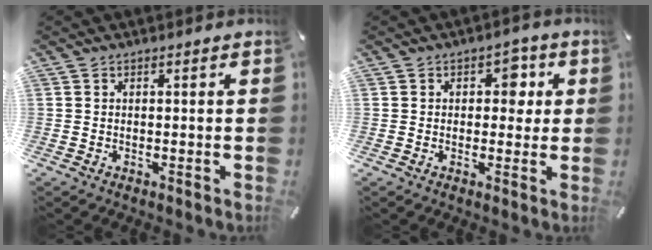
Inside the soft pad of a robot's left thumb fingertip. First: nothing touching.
{"total": 5.0, "force": [1.0, 3.7, 3.2], "torque": [-0.022, -0.008, 0.004]}